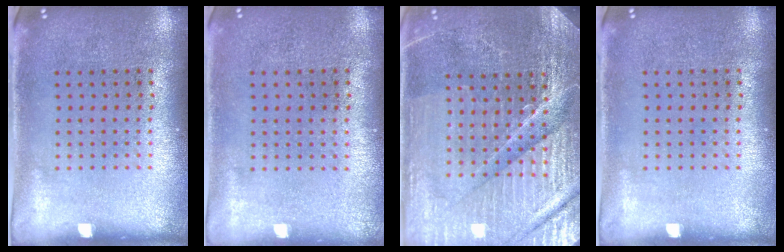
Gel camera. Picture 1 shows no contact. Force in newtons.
{"total": 0.0}
{"total": 5.2, "press": 4.9, "slide": 1.8}
{"total": 0.0}